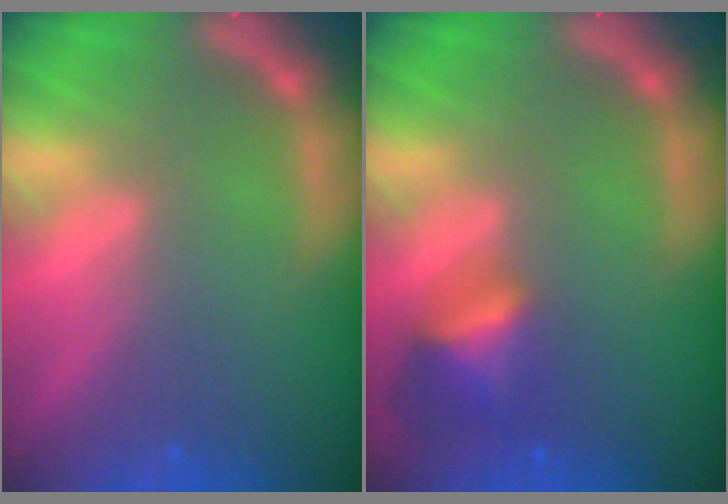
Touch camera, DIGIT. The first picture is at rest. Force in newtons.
{"total": 3.5}